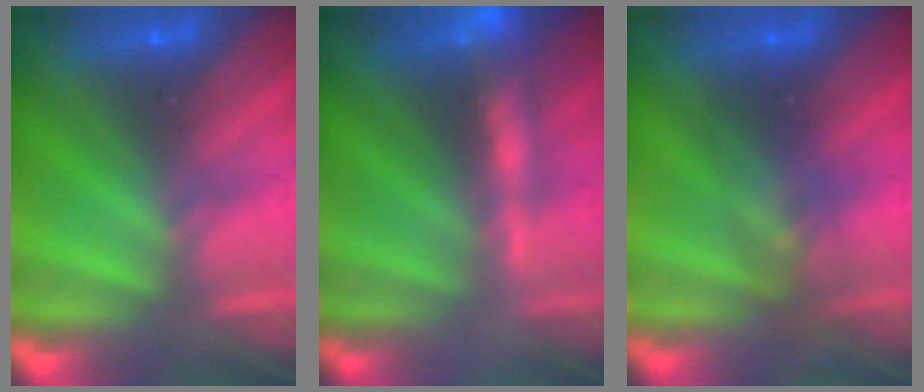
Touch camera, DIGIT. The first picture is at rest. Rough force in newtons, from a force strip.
{"total": 8.4}
{"total": 2.9}